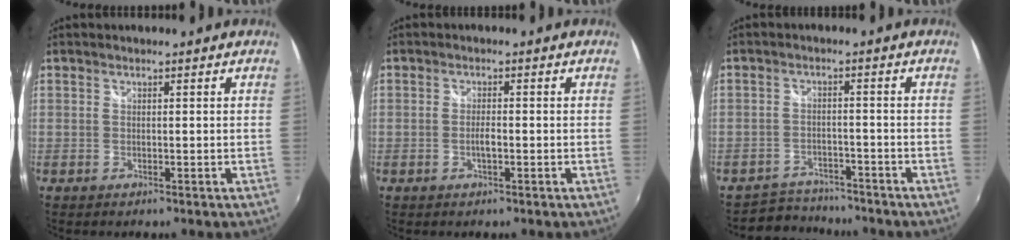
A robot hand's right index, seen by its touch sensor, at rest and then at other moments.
{"total": 1.8, "force": [-0.6, 0.4, 1.7], "torque": [-0.034, 0.003, -0.010]}
{"total": 6.4, "force": [-5.9, 2.5, 0.2], "torque": [-0.024, 0.010, -0.090]}